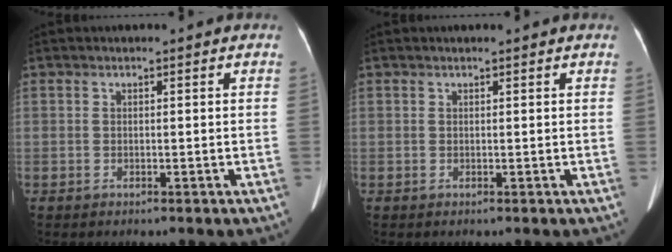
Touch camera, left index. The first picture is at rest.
{"total": 1.0, "force": [0.9, 0.1, 0.5], "torque": [-0.007, 0.015, 0.015]}